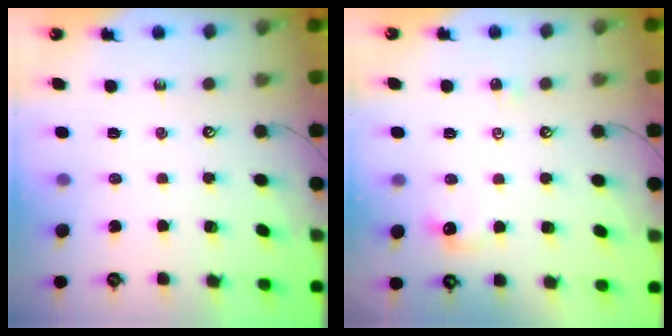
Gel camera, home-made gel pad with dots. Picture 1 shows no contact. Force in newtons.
{"total": 1.9, "press": 1.8, "slide": 0.6}